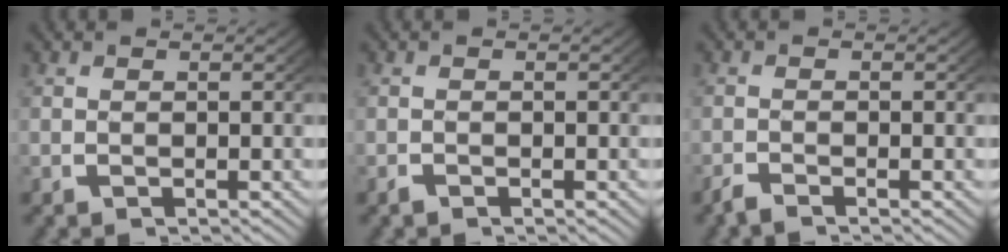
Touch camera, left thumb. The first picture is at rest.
{"total": 0.7, "force": [-0.6, 0.2, 0.1], "torque": [0.002, -0.005, -0.014]}
{"total": 1.5, "force": [-1.4, 0.4, 0.5], "torque": [-0.004, -0.004, -0.029]}